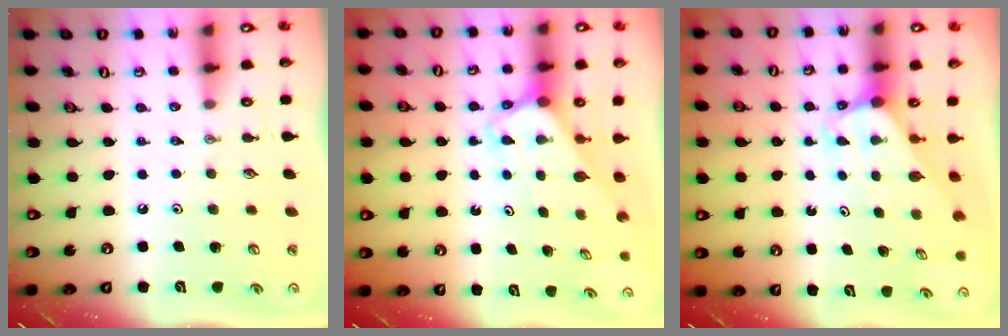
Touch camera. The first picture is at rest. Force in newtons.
{"total": 2.6, "press": 2.6, "slide": 0.2}
{"total": 2.9, "press": 2.9, "slide": 0.2}